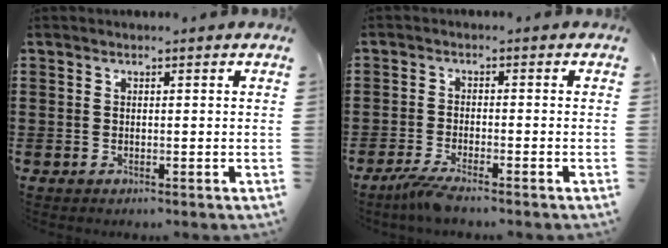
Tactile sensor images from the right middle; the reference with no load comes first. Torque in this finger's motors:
{"motor_torque": [1.07, 0.20, 0.05, 0.08]}